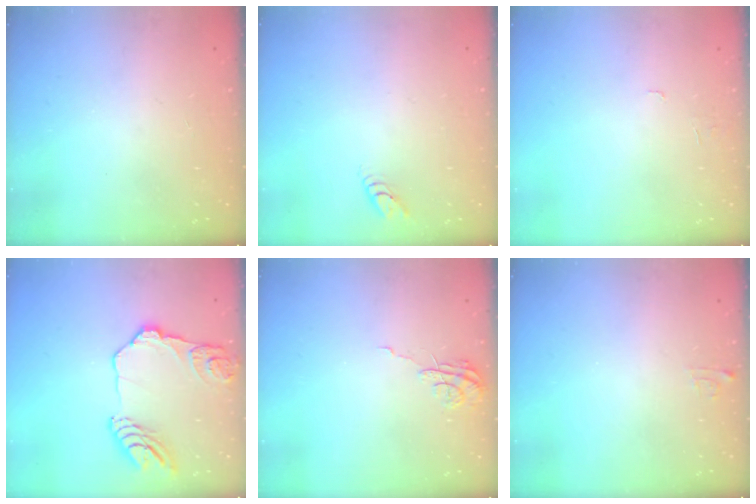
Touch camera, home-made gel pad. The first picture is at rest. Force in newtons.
{"total": 2.8, "press": 2.8, "slide": 0.3}
{"total": 3.6, "press": 3.5, "slide": 0.2}
{"total": 16.0, "press": 15.9, "slide": 1.7}
{"total": 7.0, "press": 7.0, "slide": 0.4}
{"total": 4.2, "press": 4.2, "slide": 0.4}